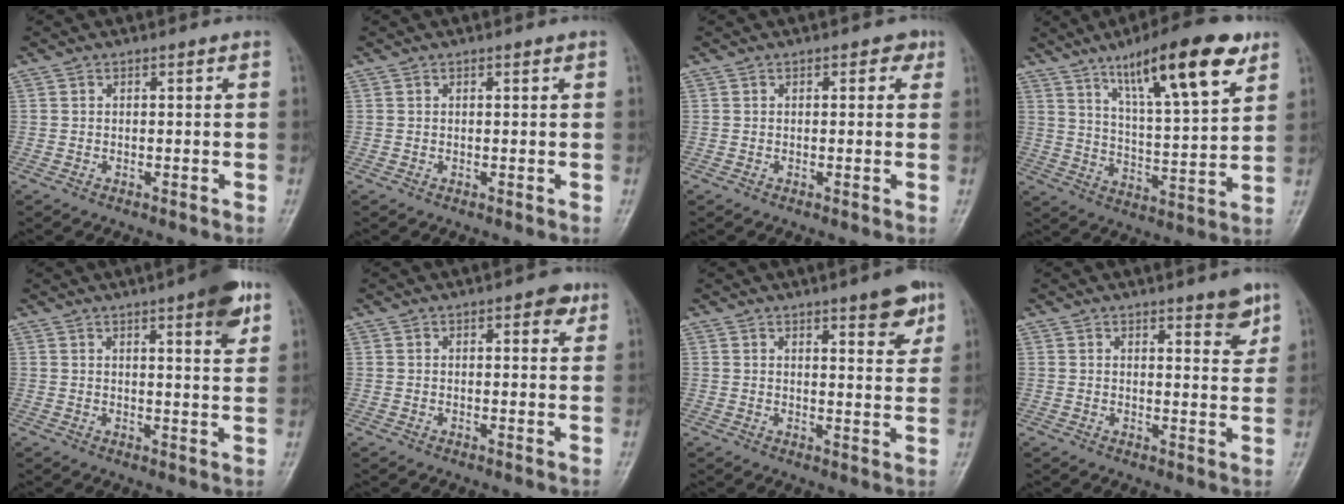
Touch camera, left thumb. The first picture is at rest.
{"total": 0.5, "force": [0.4, 0.1, 0.4], "torque": [-0.006, -0.001, 0.004]}
{"total": 1.9, "force": [0.9, 1.3, 1.1], "torque": [0.002, 0.001, 0.005]}
{"total": 18.9, "force": [10.8, 4.4, 14.9], "torque": [-0.212, -0.044, 0.177]}
{"total": 9.9, "force": [5.4, 2.0, 8.1], "torque": [-0.094, -0.022, 0.067]}
{"total": 3.5, "force": [1.9, 1.6, 2.5], "torque": [-0.019, -0.004, 0.018]}
{"total": 7.4, "force": [4.3, 2.0, 5.7], "torque": [-0.060, -0.023, 0.054]}
{"total": 5.5, "force": [3.5, 1.6, 3.9], "torque": [-0.036, -0.022, 0.043]}